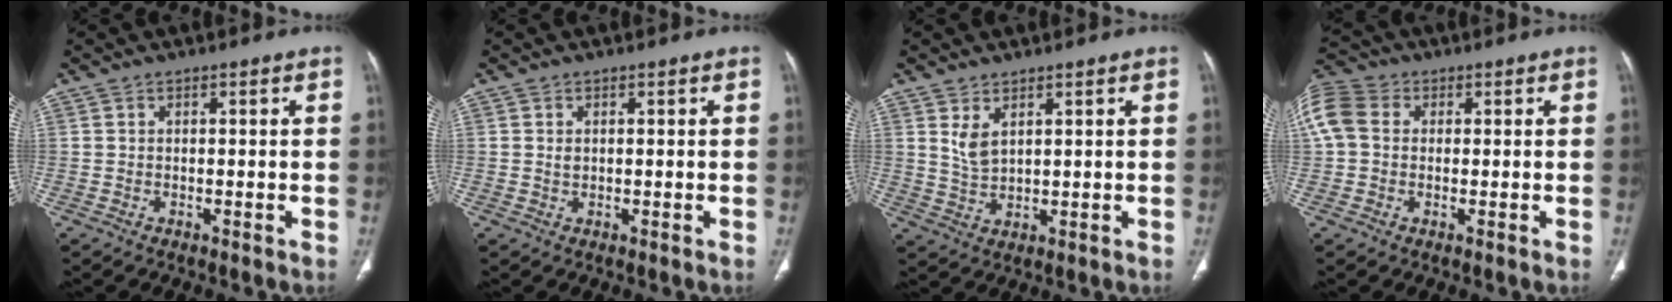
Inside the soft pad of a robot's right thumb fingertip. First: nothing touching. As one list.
[{"total": 1.1, "force": [0.2, 0.8, 0.7], "torque": [-0.012, -0.001, 0.007]}, {"total": 4.0, "force": [2.0, 2.0, 2.8], "torque": [-0.053, -0.015, 0.049]}, {"total": 12.3, "force": [2.2, 9.9, 6.8], "torque": [-0.169, 0.035, 0.037]}]